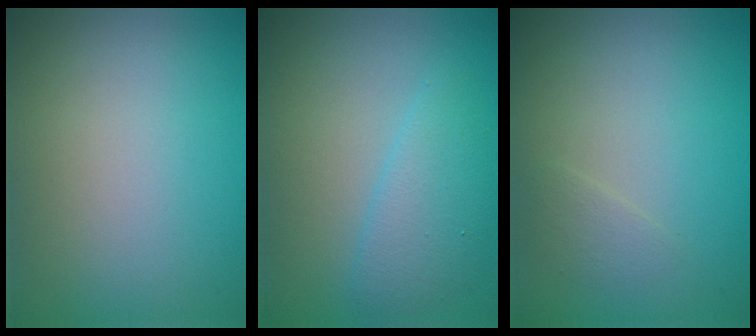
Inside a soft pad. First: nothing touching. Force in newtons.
{"total": 2.8, "press": 2.8, "slide": 0.2}
{"total": 0.9, "press": 0.9, "slide": 0.0}